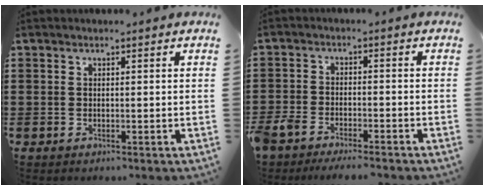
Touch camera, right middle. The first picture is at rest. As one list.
[{"total": 4.3, "force": [-4.0, 0.9, 1.2], "torque": [-0.049, -0.006, -0.091]}]